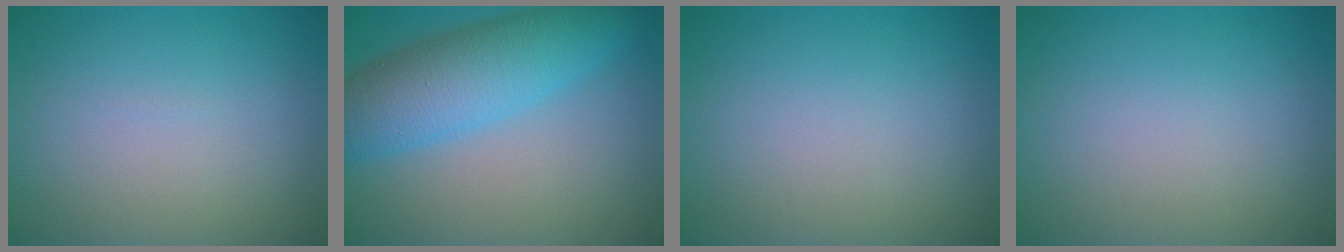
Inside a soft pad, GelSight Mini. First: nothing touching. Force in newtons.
{"total": 7.4, "press": 7.4, "slide": 0.3}
{"total": 0.0}
{"total": 0.0}